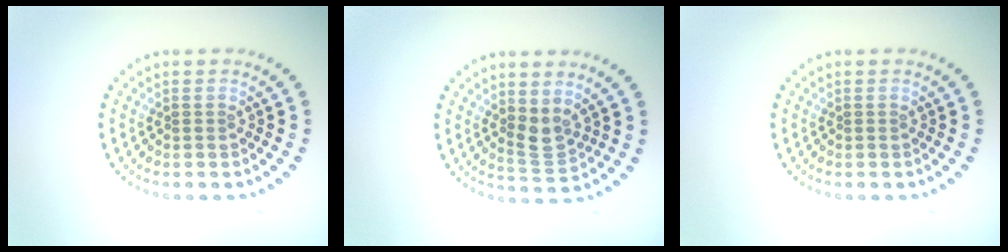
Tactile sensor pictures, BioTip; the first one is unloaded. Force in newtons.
{"total": 2.0, "press": 1.6, "slide": 1.2}
{"total": 0.0}